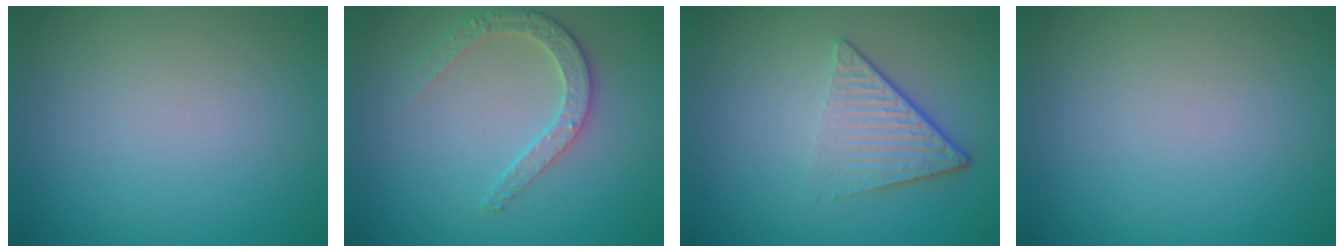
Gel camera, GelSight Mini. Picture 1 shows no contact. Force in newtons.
{"total": 2.7, "press": 2.6, "slide": 0.7}
{"total": 4.6, "press": 2.8, "slide": 3.7}
{"total": 0.0}